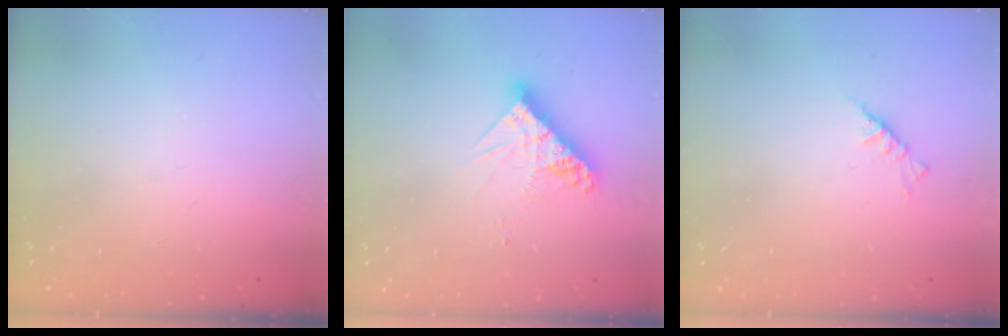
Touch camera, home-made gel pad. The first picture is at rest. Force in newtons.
{"total": 10.7, "press": 10.6, "slide": 1.0}
{"total": 2.3, "press": 2.2, "slide": 0.5}